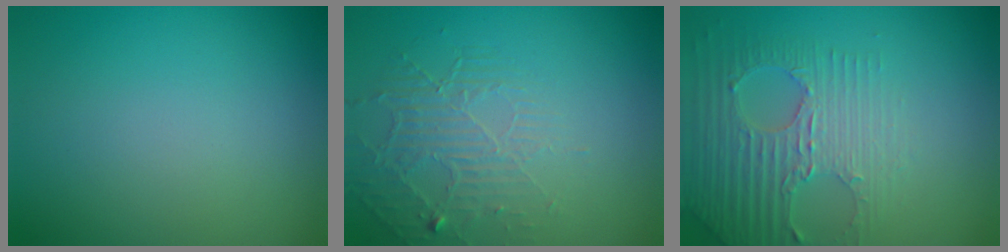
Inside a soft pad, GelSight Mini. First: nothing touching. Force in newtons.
{"total": 2.2, "press": 1.4, "slide": 1.7}
{"total": 3.1, "press": 3.0, "slide": 0.6}